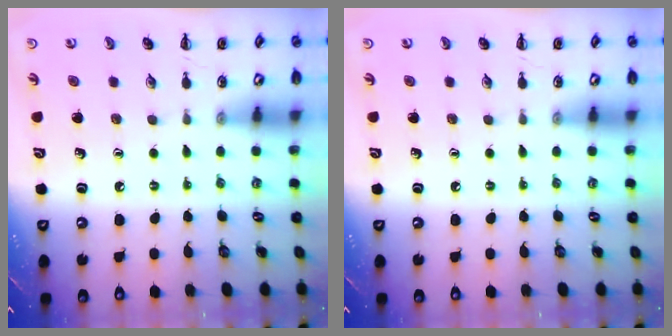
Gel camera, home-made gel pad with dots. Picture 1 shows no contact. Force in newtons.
{"total": 0.0}